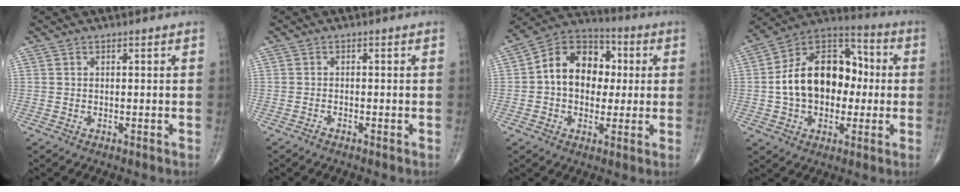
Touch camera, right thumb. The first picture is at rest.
{"total": 0.7, "force": [-0.6, 0.1, 0.3], "torque": [-0.008, 0.001, -0.013]}
{"total": 14.4, "force": [1.2, 10.7, 9.6], "torque": [-0.114, 0.027, 0.010]}
{"total": 19.1, "force": [-0.2, 13.1, 13.9], "torque": [-0.190, 0.038, -0.010]}